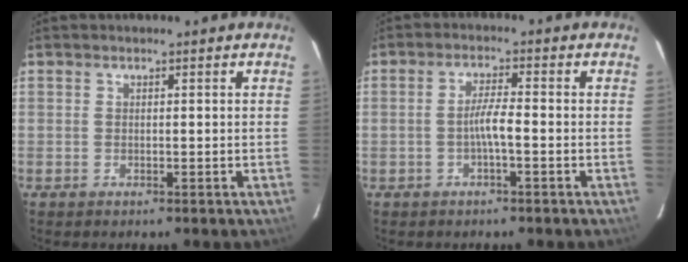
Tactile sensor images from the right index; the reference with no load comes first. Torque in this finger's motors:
{"motor_torque": [0.57, -0.25, 0.47, 0.11]}